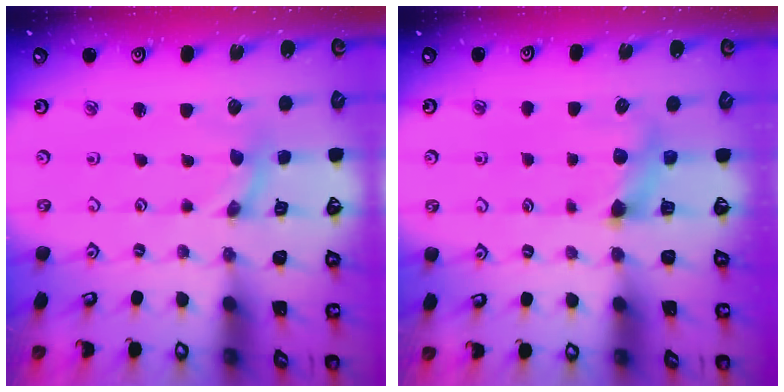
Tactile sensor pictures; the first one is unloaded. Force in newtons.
{"total": 5.6, "press": 5.6, "slide": 0.4}